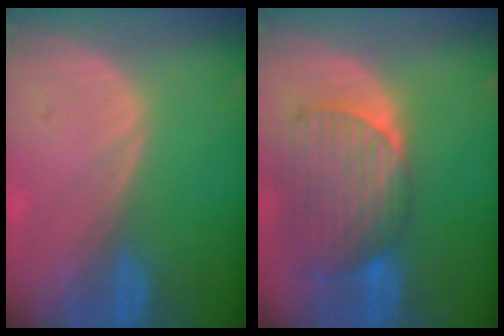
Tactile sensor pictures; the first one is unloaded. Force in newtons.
{"total": 9.4, "press": 8.3, "slide": 4.4}